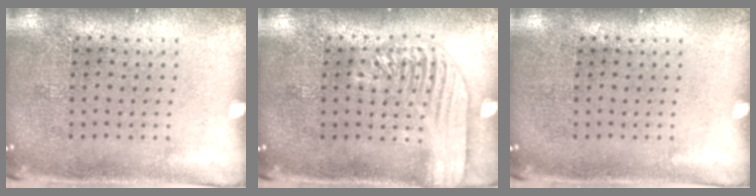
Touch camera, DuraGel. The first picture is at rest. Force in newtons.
{"total": 1.8, "press": 1.8, "slide": 0.3}
{"total": 0.0}